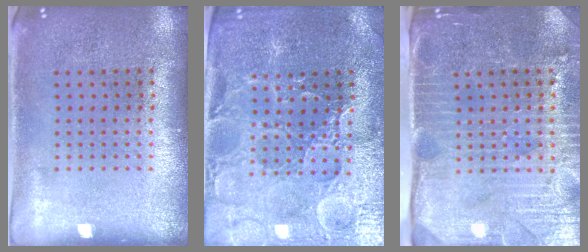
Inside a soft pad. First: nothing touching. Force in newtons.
{"total": 3.4, "press": 3.3, "slide": 0.7}
{"total": 4.4, "press": 3.8, "slide": 2.3}